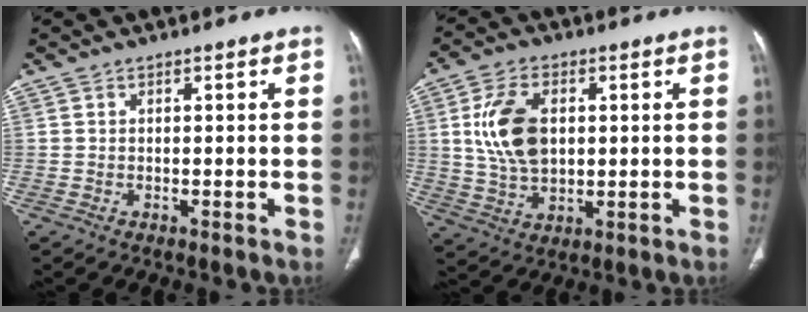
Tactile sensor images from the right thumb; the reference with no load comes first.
{"total": 11.5, "force": [2.0, 7.2, 8.8], "torque": [-0.162, -0.003, 0.043]}